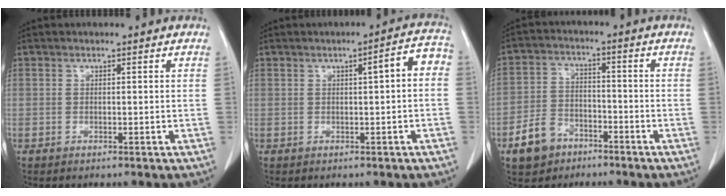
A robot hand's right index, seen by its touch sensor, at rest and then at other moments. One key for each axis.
{"total": 4.3, "fx": 0.2, "fy": 0.8, "fz": 4.2, "tx": -0.048, "ty": 0.018, "tz": -0.001}
{"total": 7.5, "fx": -4.6, "fy": 5.2, "fz": 2.8, "tx": -0.065, "ty": 0.012, "tz": -0.079}